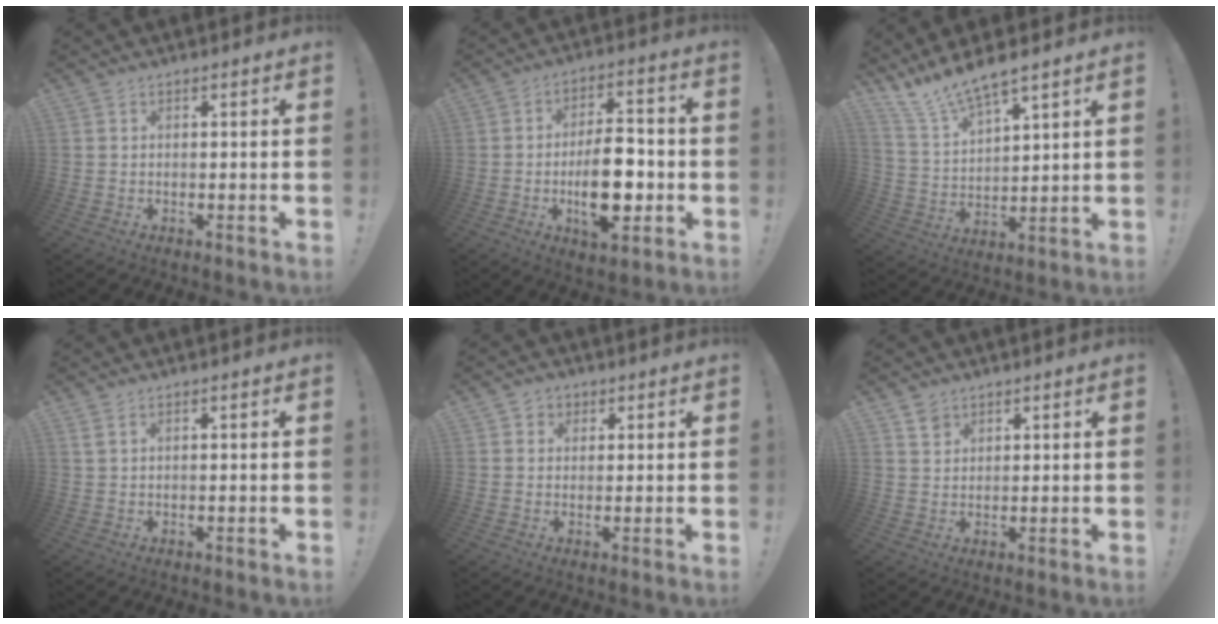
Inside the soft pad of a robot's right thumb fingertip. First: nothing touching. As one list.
[{"total": 15.0, "force": [-3.0, 7.9, 12.4], "torque": [-0.197, 0.008, -0.051]}, {"total": 10.3, "force": [9.5, 1.1, 3.9], "torque": [-0.097, -0.064, 0.174]}, {"total": 1.8, "force": [0.9, 0.4, 1.5], "torque": [-0.036, 0.003, 0.018]}, {"total": 3.0, "force": [0.8, 2.8, 0.6], "torque": [-0.002, -0.002, 0.014]}, {"total": 3.3, "force": [2.4, 2.1, 0.8], "torque": [-0.004, -0.015, 0.045]}]